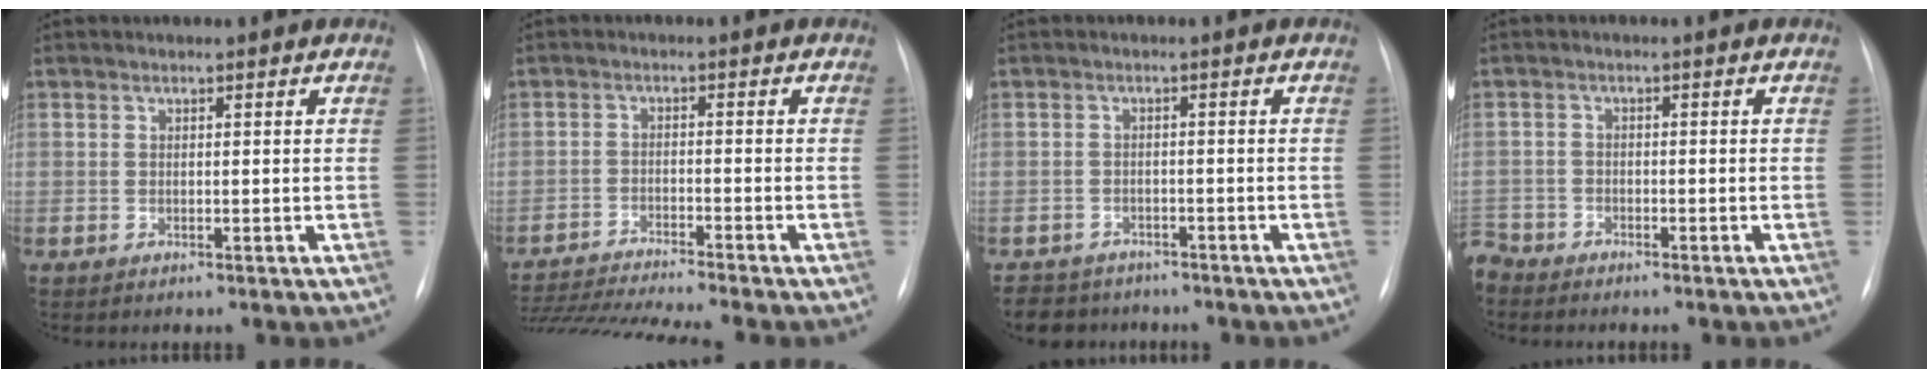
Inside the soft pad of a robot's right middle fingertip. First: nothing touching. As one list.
[{"total": 14.6, "force": [-13.2, -1.3, 6.1], "torque": [-0.095, -0.020, -0.212]}, {"total": 6.1, "force": [-5.1, 3.3, 0.5], "torque": [-0.006, 0.002, -0.072]}, {"total": 4.1, "force": [-3.8, 1.5, 0.1], "torque": [-0.001, -0.006, -0.075]}]